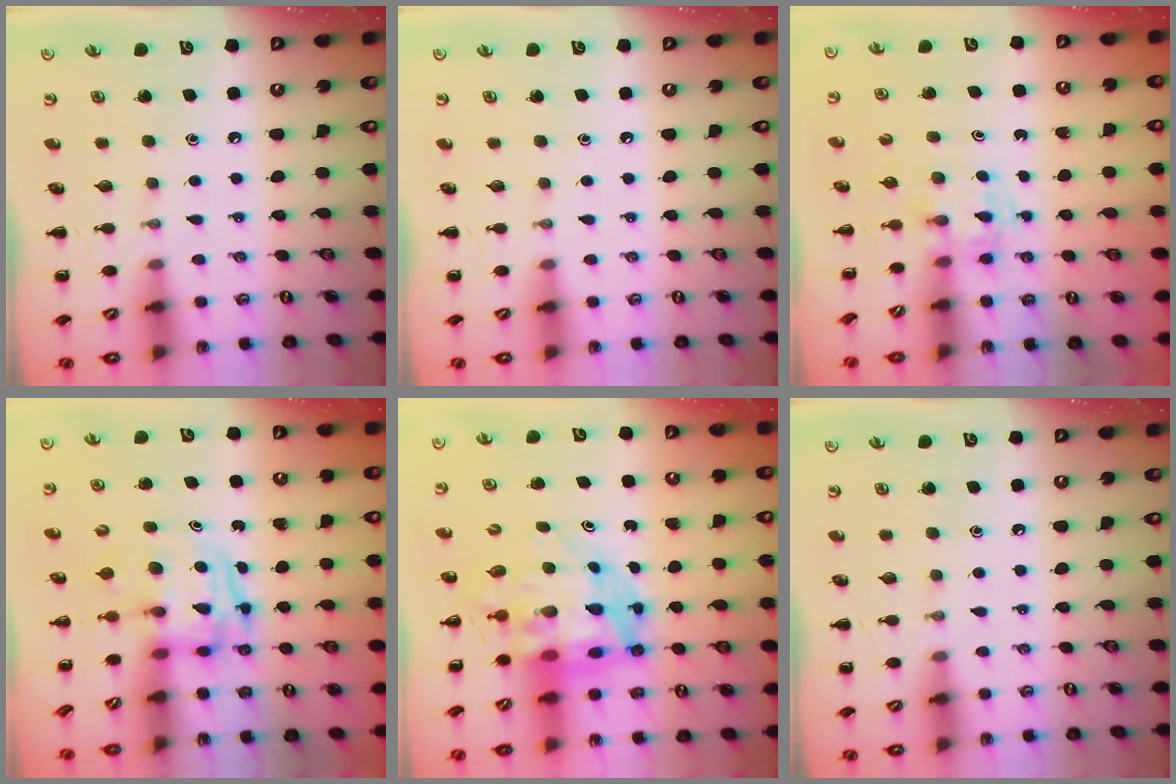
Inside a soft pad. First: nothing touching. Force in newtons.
{"total": 0.0}
{"total": 2.8, "press": 2.6, "slide": 1.1}
{"total": 3.9, "press": 3.8, "slide": 0.4}
{"total": 10.0, "press": 9.6, "slide": 2.7}
{"total": 0.0}